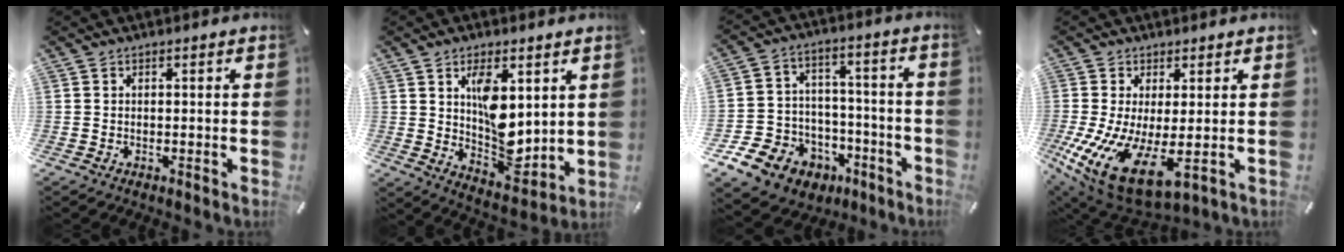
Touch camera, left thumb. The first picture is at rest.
{"total": 11.3, "force": [2.8, 6.8, 8.6], "torque": [-0.122, -0.019, 0.050]}
{"total": 11.7, "force": [-6.1, 9.5, 2.9], "torque": [-0.055, 0.041, -0.098]}
{"total": 14.1, "force": [-1.6, 6.8, 12.2], "torque": [-0.252, -0.018, -0.012]}